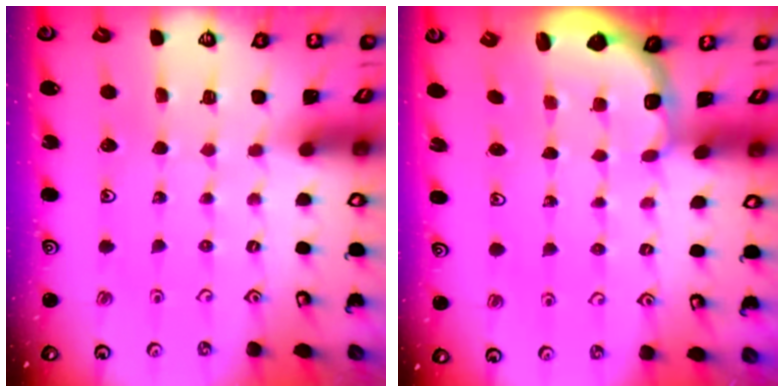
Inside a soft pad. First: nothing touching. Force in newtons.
{"total": 2.7, "press": 2.0, "slide": 1.9}